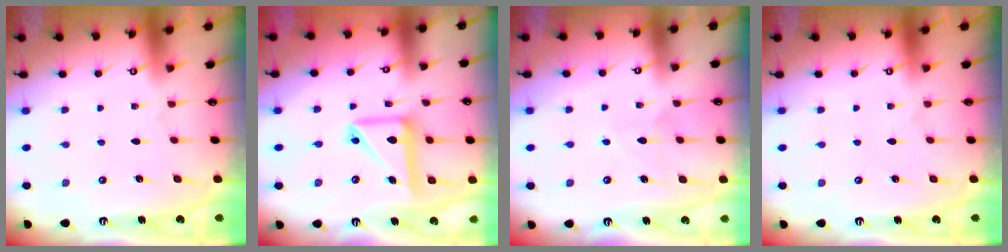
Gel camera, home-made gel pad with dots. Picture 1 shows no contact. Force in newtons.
{"total": 13.9, "press": 13.8, "slide": 1.8}
{"total": 5.5, "press": 5.4, "slide": 0.6}
{"total": 0.0}